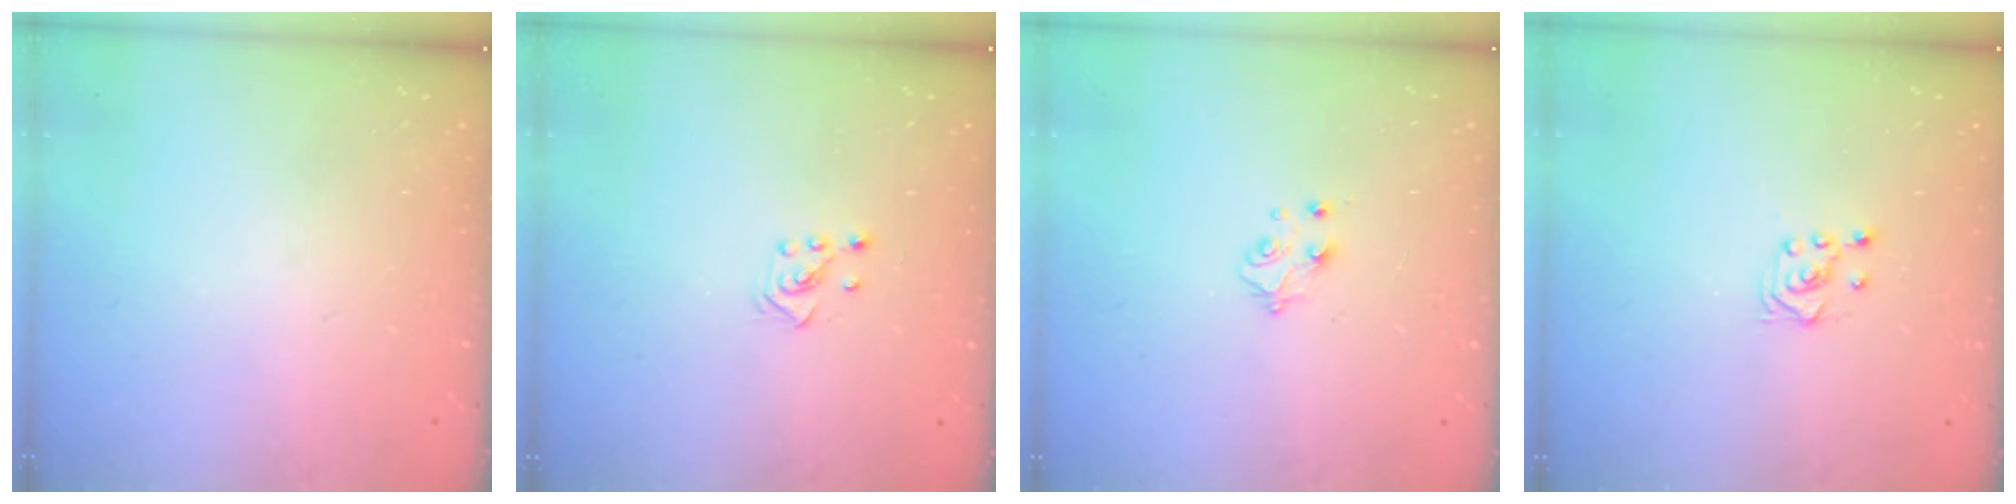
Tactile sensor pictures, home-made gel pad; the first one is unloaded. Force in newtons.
{"total": 2.6, "press": 2.5, "slide": 0.6}
{"total": 4.4, "press": 4.4, "slide": 0.5}
{"total": 3.4, "press": 3.3, "slide": 0.8}